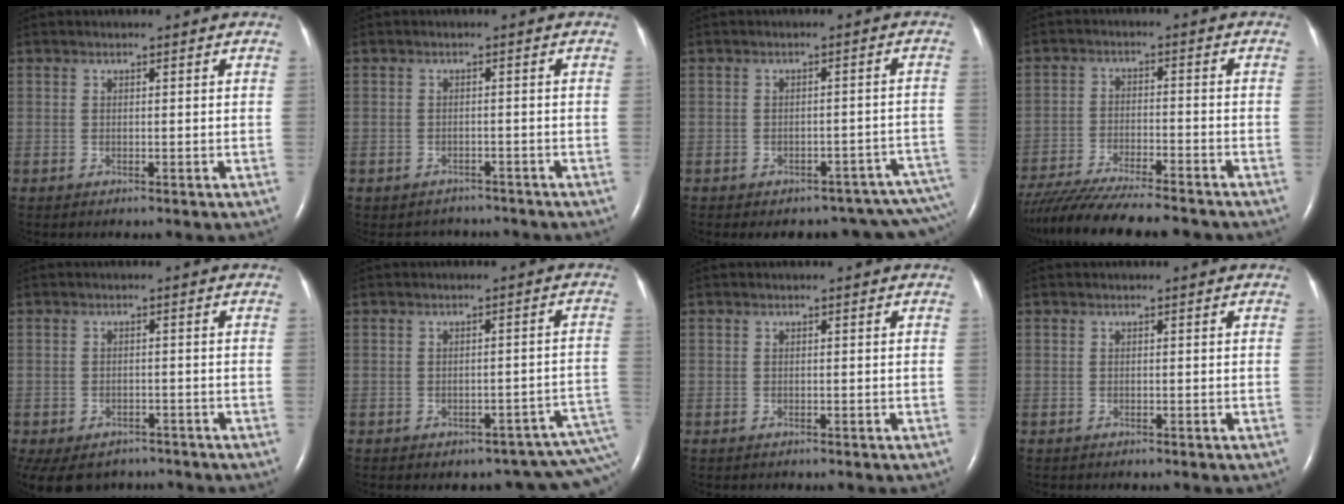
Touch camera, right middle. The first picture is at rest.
{"total": 3.1, "force": [-2.7, 1.4, -0.4], "torque": [-0.004, 0.007, -0.039]}
{"total": 13.8, "force": [-11.7, 5.1, 5.2], "torque": [-0.015, 0.043, -0.116]}
{"total": 18.6, "force": [-16.4, 2.0, 8.5], "torque": [-0.161, -0.036, -0.254]}
{"total": 10.4, "force": [-7.7, 6.3, 3.2], "torque": [-0.085, -0.005, -0.095]}
{"total": 9.5, "force": [-5.9, 4.8, 5.7], "torque": [-0.038, 0.035, -0.062]}
{"total": 0.0}
{"total": 0.0}